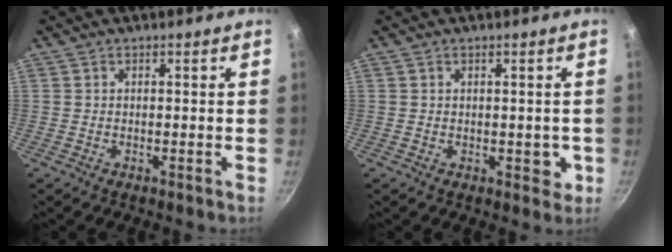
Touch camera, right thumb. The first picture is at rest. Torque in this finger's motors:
{"motor_torque": [0.76, 0.71, 0.43, -0.07, 0.05]}